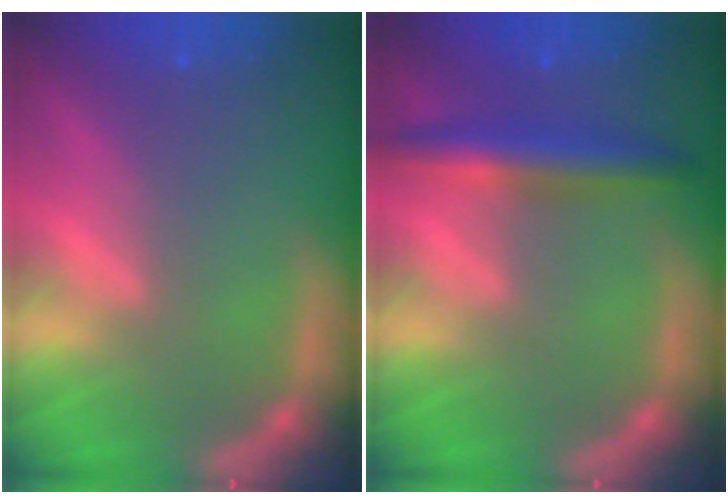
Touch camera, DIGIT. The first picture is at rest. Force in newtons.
{"total": 4.5}